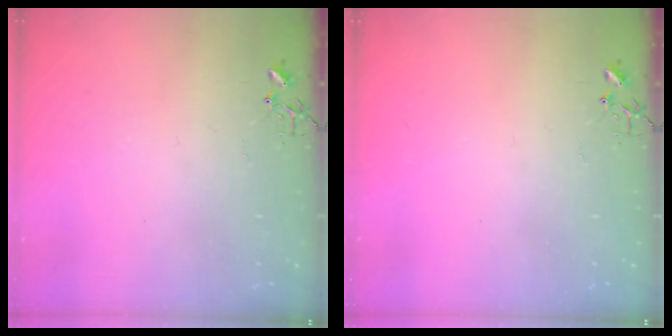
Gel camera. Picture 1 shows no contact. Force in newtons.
{"total": 0.0}